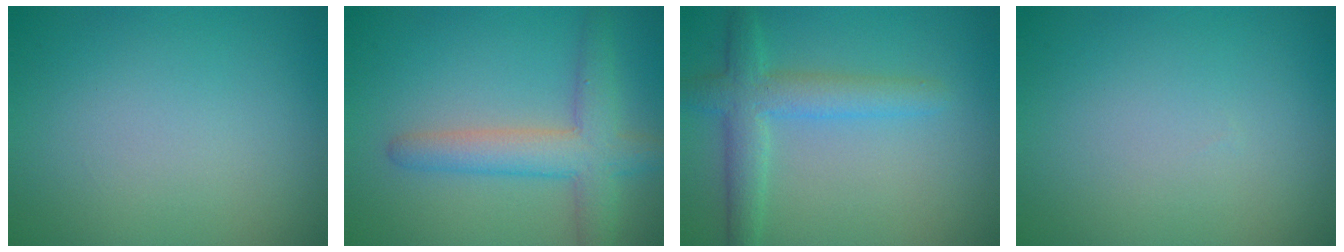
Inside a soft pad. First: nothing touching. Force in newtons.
{"total": 4.7, "press": 4.7, "slide": 0.2}
{"total": 2.9, "press": 2.9, "slide": 0.1}
{"total": 0.0}